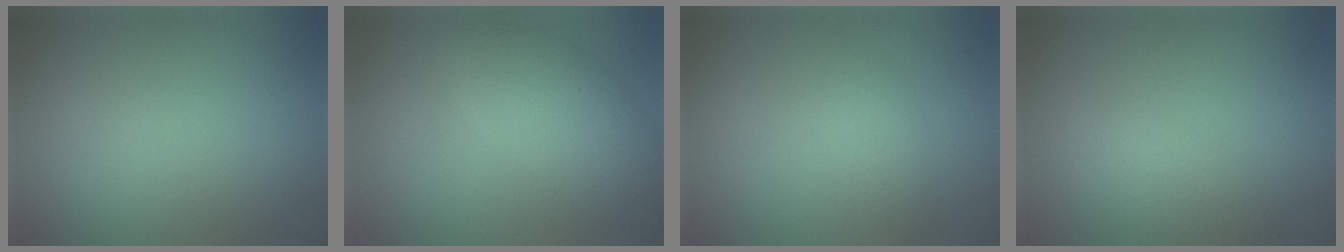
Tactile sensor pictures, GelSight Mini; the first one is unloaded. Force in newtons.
{"total": 3.7, "press": 3.7, "slide": 0.3}
{"total": 1.5, "press": 1.5, "slide": 0.1}
{"total": 2.9, "press": 2.9, "slide": 0.2}